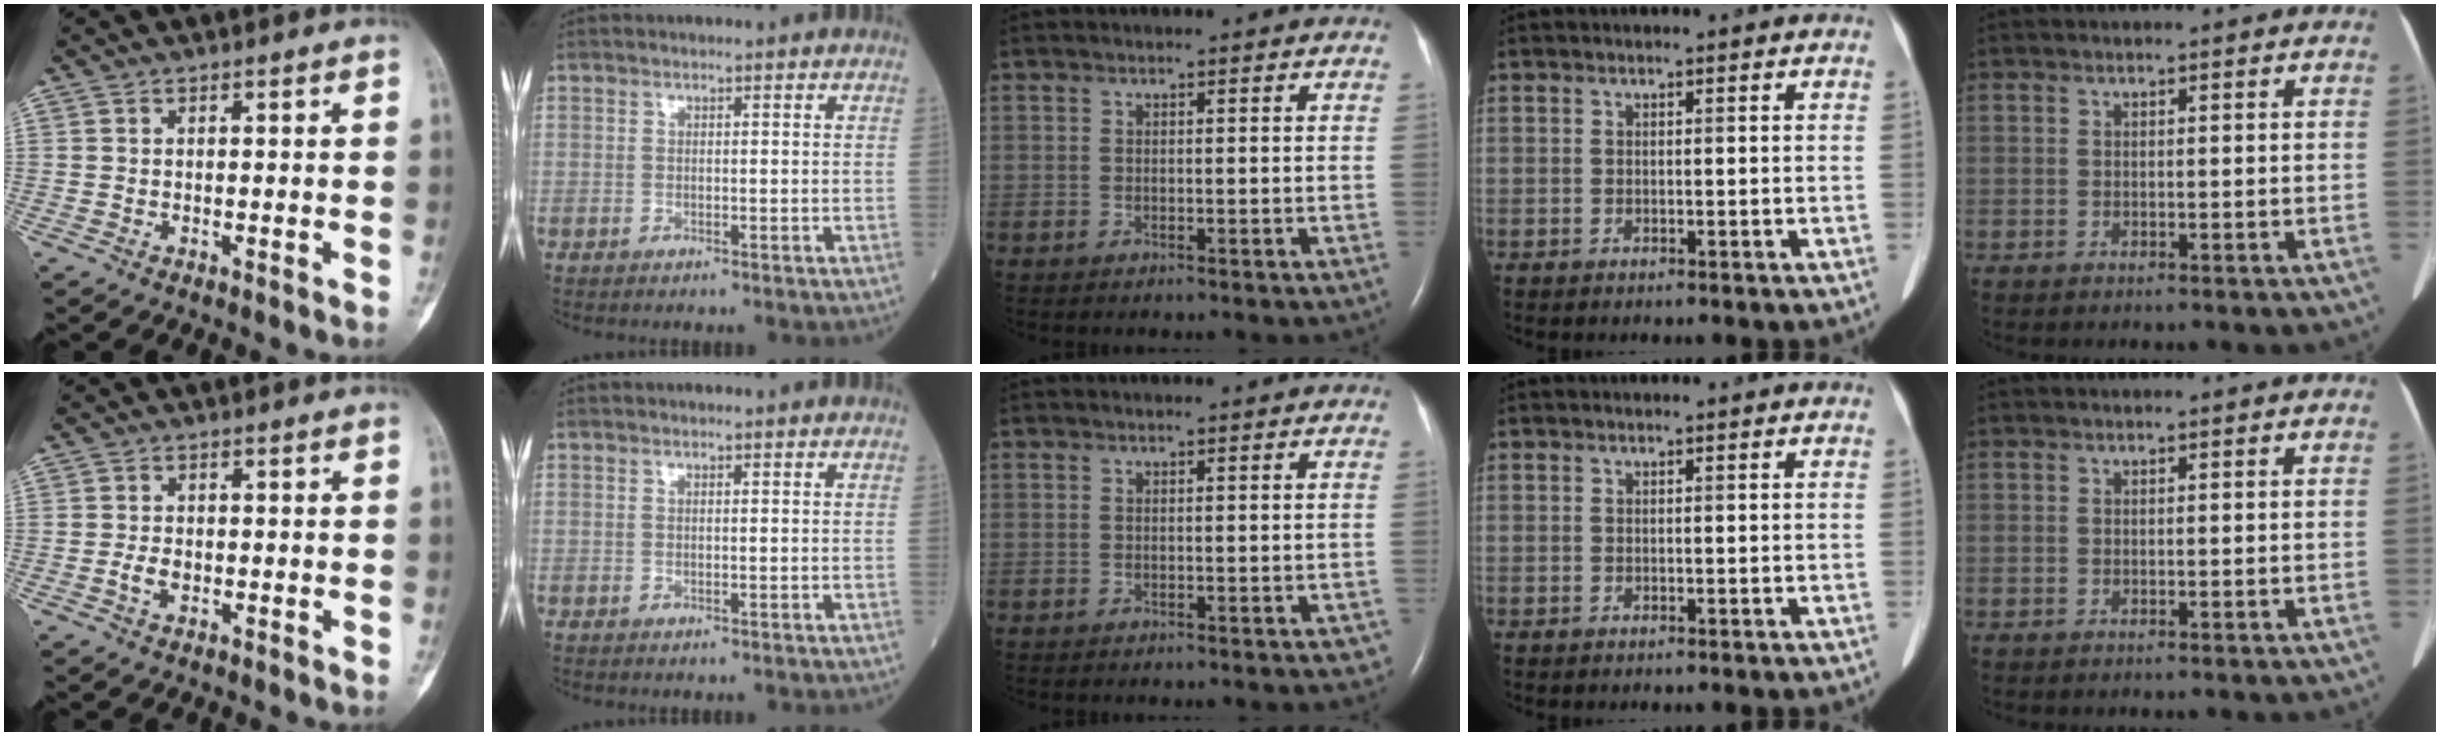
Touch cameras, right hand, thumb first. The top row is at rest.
{"thumb": {"total": 2.3, "force": [-0.5, 1.5, 1.6], "torque": [-0.031, 0.004, -0.010]}, "middle": {"total": 1.6, "force": [-1.2, 0.7, 0.8], "torque": [0.004, 0.001, -0.010]}}